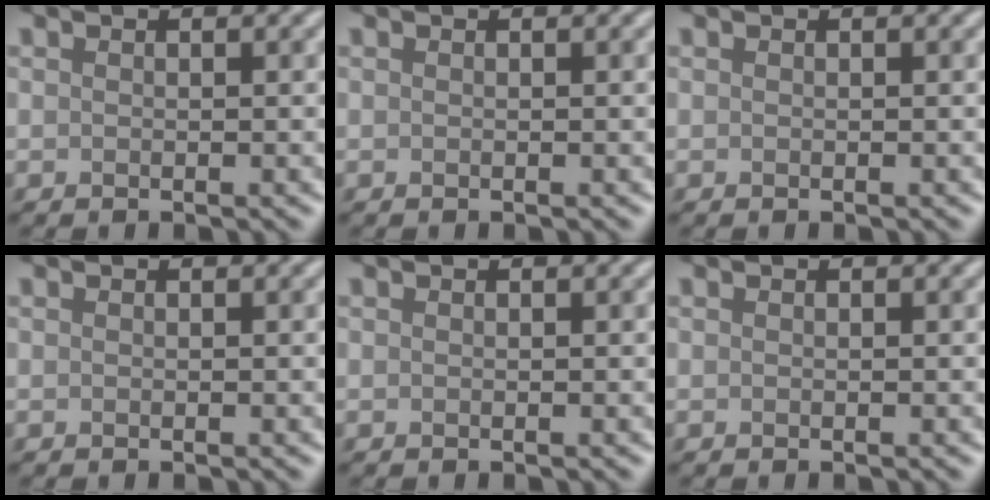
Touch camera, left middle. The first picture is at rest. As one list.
[{"total": 0.0}, {"total": 0.0}, {"total": 0.0}, {"total": 0.0}, {"total": 0.0}]